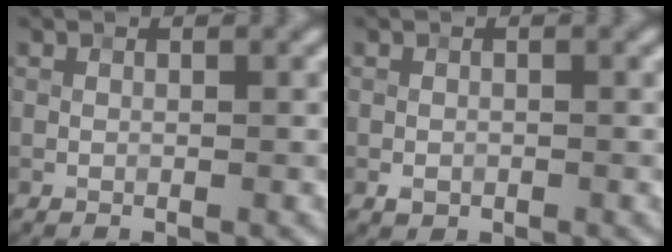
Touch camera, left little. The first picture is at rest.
{"total": 0.5, "force": [-0.1, 0.5, 0.2], "torque": [-0.002, -0.001, -0.004]}